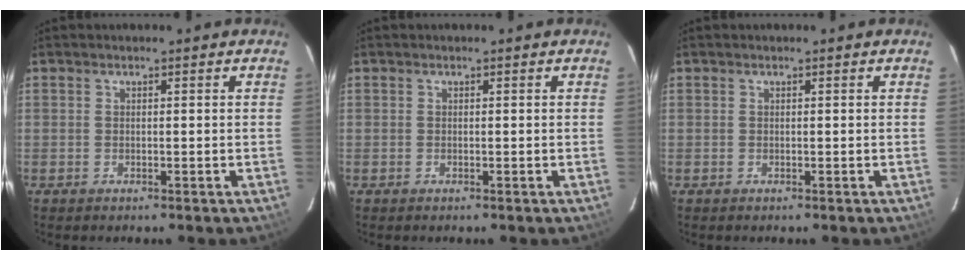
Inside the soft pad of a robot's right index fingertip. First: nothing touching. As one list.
[{"total": 0.0}, {"total": 0.0}]